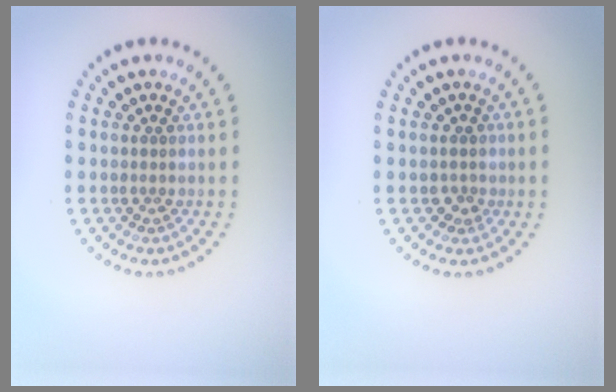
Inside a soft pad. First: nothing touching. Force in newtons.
{"total": 1.4, "press": 1.1, "slide": 0.9}